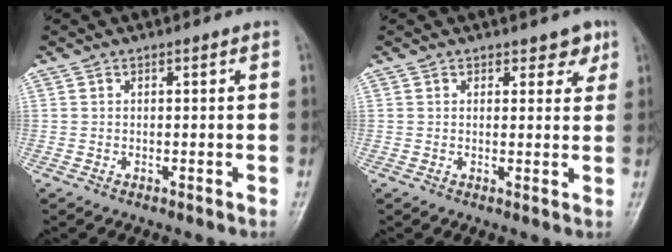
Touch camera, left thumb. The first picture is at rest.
{"total": 3.0, "force": [2.0, 1.9, 1.2], "torque": [0.013, -0.010, 0.024]}